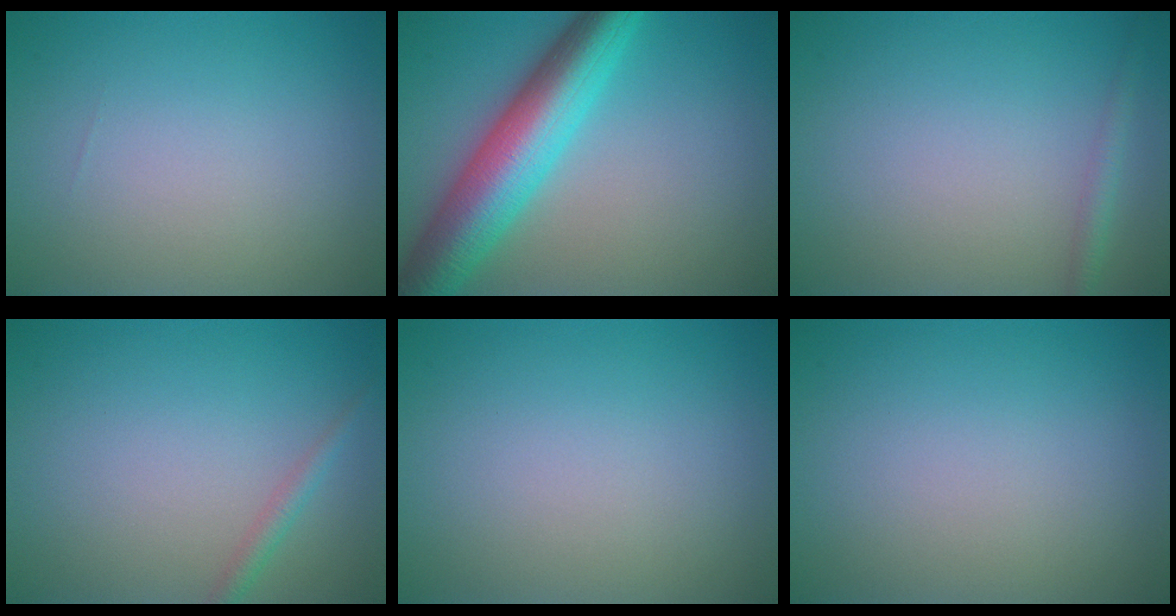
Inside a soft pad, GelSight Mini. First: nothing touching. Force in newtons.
{"total": 9.2, "press": 9.2, "slide": 0.2}
{"total": 1.3, "press": 1.3, "slide": 0.1}
{"total": 1.3, "press": 1.3, "slide": 0.1}
{"total": 0.0}
{"total": 0.0}